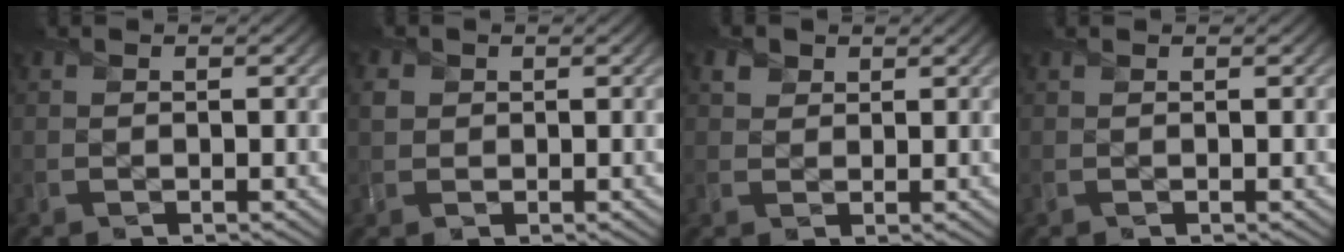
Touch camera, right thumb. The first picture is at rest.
{"total": 1.4, "force": [0.5, 1.2, 0.3], "torque": [-0.012, 0.002, 0.009]}
{"total": 1.7, "force": [1.1, 1.3, 0.0], "torque": [-0.005, -0.002, 0.022]}
{"total": 0.0}